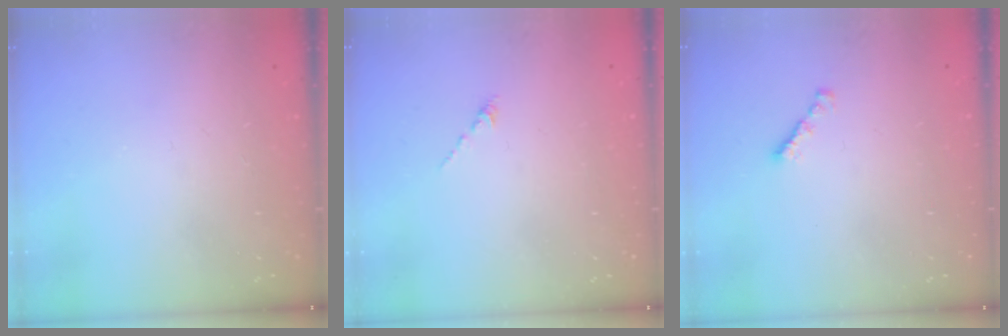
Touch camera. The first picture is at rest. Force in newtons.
{"total": 0.0}
{"total": 1.0, "press": 0.8, "slide": 0.5}